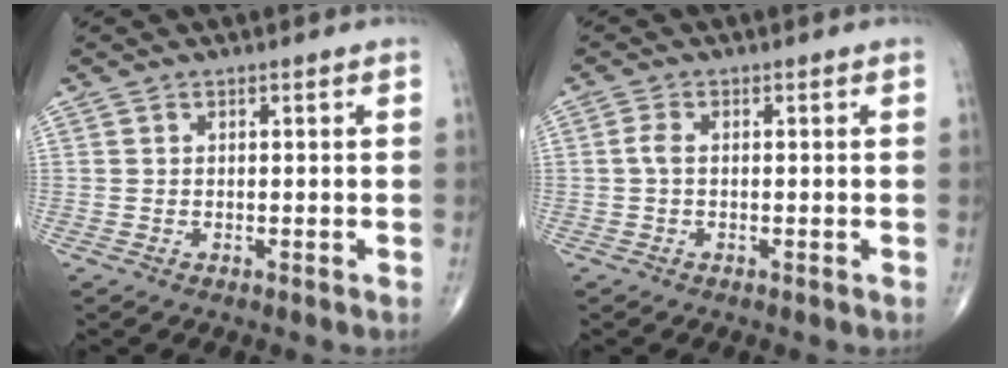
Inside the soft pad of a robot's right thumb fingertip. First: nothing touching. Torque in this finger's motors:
{"motor_torque": [-0.18, 0.11, 0.27, 0.05, 0.13]}